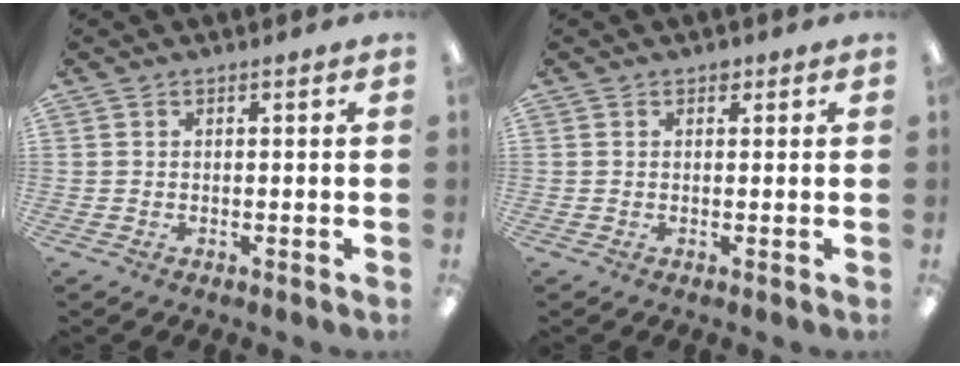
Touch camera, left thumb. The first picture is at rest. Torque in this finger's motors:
{"motor_torque": [0.09, -0.03, 0.25, -0.09, 0.02]}